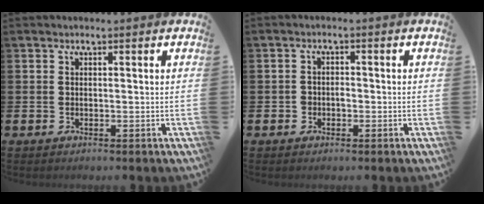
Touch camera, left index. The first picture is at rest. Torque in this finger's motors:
{"motor_torque": [-0.05, 0.08, 0.01, 0.01]}